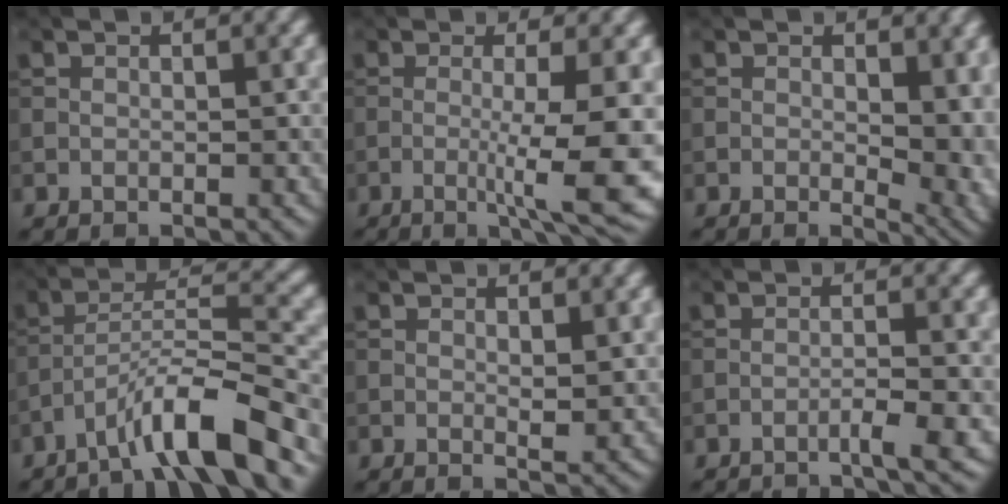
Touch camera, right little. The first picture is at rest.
{"total": 8.2, "force": [-1.7, 1.3, 7.9], "torque": [-0.119, -0.012, -0.026]}
{"total": 6.5, "force": [0.2, 3.4, 5.6], "torque": [-0.070, -0.011, 0.007]}
{"total": 7.7, "force": [-5.2, 1.1, 5.5], "torque": [-0.091, 0.017, -0.093]}
{"total": 1.2, "force": [0.4, 0.3, 1.1], "torque": [-0.015, -0.006, 0.006]}
{"total": 2.2, "force": [-1.3, 0.2, 1.8], "torque": [-0.019, 0.008, -0.034]}